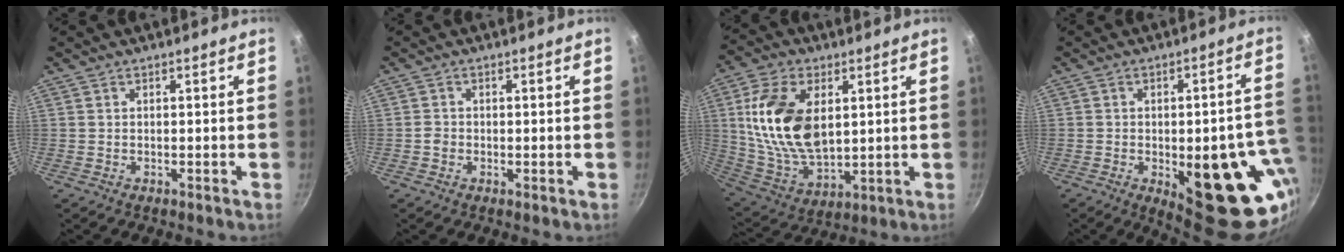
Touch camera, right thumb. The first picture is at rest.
{"total": 1.3, "force": [-0.4, 1.1, 0.6], "torque": [-0.009, 0.004, -0.009]}
{"total": 18.4, "force": [3.7, 10.9, 14.3], "torque": [-0.257, -0.019, 0.082]}
{"total": 23.6, "force": [-6.1, 9.6, 20.7], "torque": [-0.197, 0.006, -0.065]}